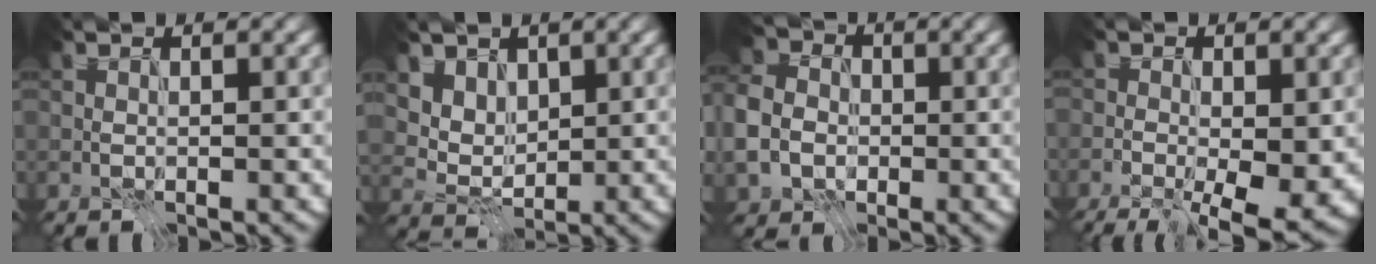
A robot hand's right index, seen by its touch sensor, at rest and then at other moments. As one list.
[{"total": 3.8, "force": [2.3, 2.7, 1.3], "torque": [-0.037, -0.020, 0.061]}, {"total": 6.1, "force": [-0.6, 5.5, 2.8], "torque": [-0.068, 0.007, -0.020]}, {"total": 6.0, "force": [-1.7, 2.2, 5.4], "torque": [-0.080, -0.012, -0.022]}]